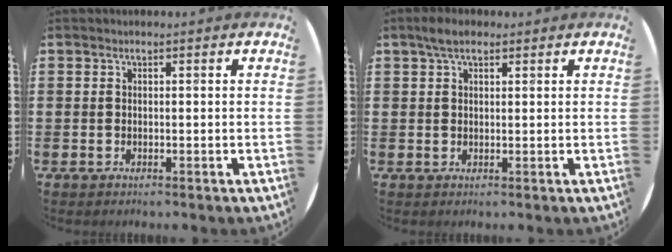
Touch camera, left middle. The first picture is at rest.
{"total": 2.7, "force": [1.8, 1.1, 1.6], "torque": [-0.027, 0.005, 0.030]}